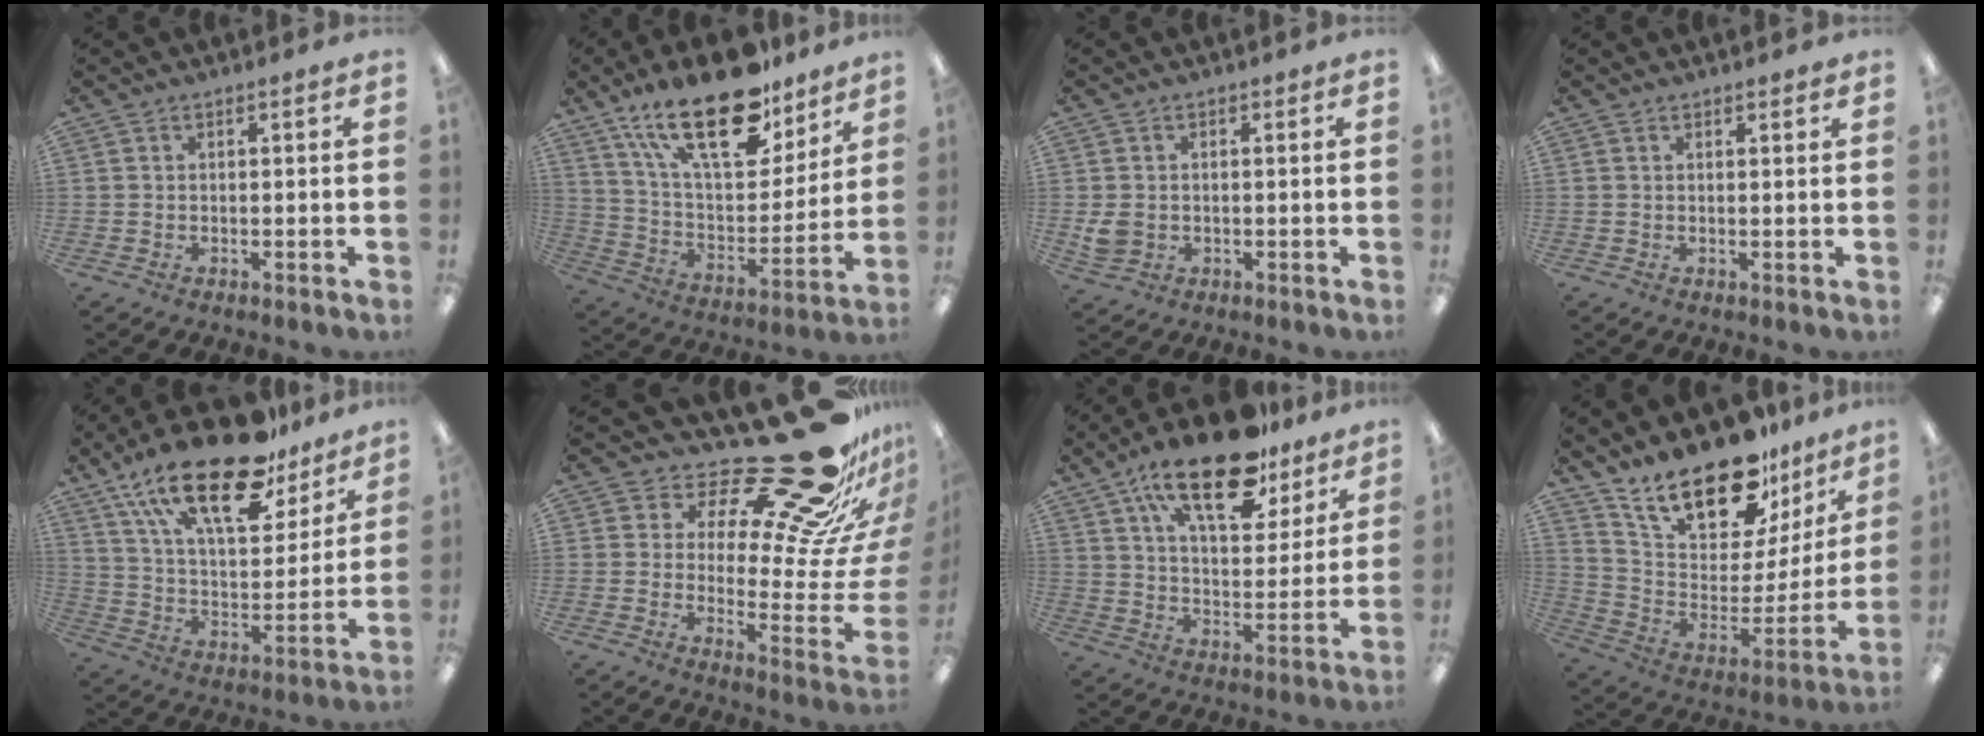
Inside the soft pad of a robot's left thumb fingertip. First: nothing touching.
{"total": 25.4, "force": [17.1, 10.7, 15.4], "torque": [-0.257, -0.096, 0.297]}
{"total": 4.3, "force": [0.1, 3.9, 1.9], "torque": [-0.018, 0.002, 0.003]}
{"total": 0.8, "force": [0.8, 0.3, 0.1], "torque": [0.006, -0.003, 0.013]}
{"total": 24.8, "force": [16.8, 9.9, 15.4], "torque": [-0.256, -0.097, 0.287]}
{"total": 27.8, "force": [20.1, 8.5, 17.2], "torque": [-0.205, -0.166, 0.334]}
{"total": 21.2, "force": [14.6, 8.7, 12.6], "torque": [-0.209, -0.071, 0.247]}
{"total": 22.6, "force": [17.7, 9.0, 10.9], "torque": [-0.193, -0.119, 0.313]}